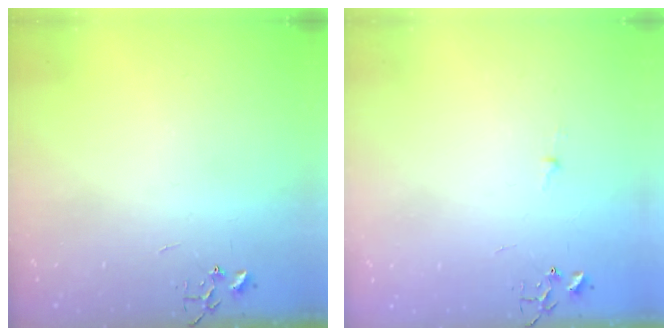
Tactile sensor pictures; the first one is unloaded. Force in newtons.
{"total": 2.7, "press": 2.7, "slide": 0.3}